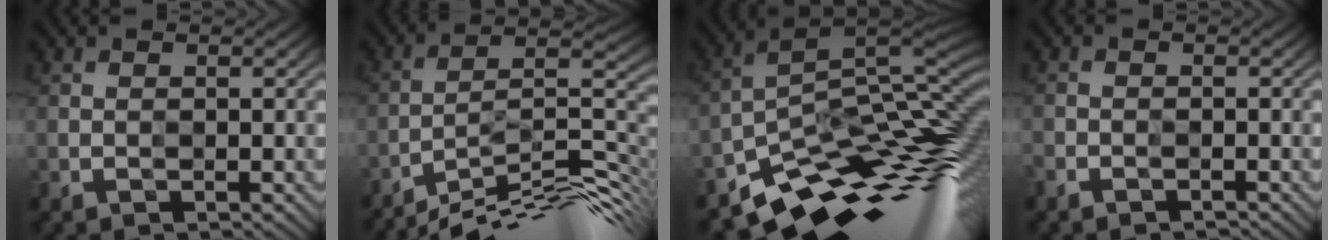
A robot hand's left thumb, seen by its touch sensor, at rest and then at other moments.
{"total": 13.0, "force": [-10.8, 1.5, 7.1], "torque": [-0.108, 0.013, -0.183]}
{"total": 13.5, "force": [-7.6, 5.9, 9.4], "torque": [-0.159, -0.014, -0.131]}
{"total": 1.6, "force": [-1.6, 0.4, -0.2], "torque": [0.000, -0.005, -0.038]}